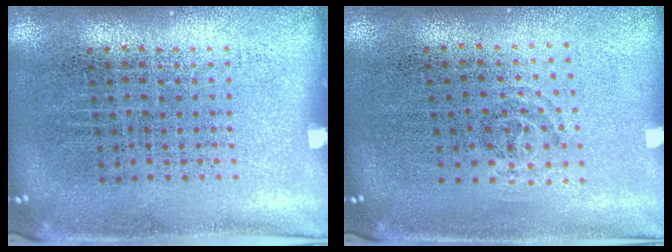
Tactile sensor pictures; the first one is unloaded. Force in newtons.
{"total": 0.8, "press": 0.5, "slide": 0.7}